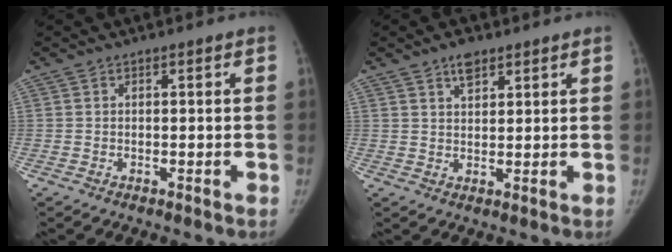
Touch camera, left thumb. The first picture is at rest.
{"total": 3.9, "force": [2.7, 1.9, 2.1], "torque": [-0.022, -0.015, 0.045]}